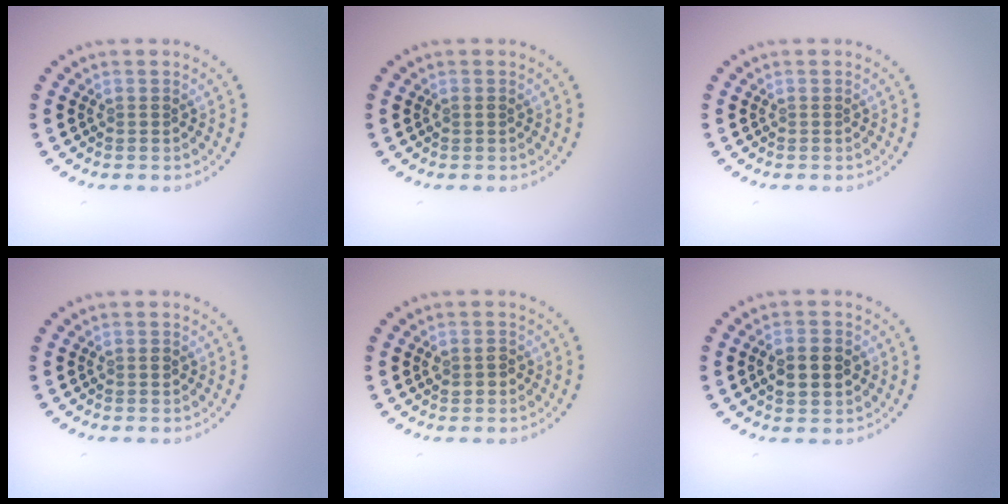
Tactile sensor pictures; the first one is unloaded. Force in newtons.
{"total": 0.5, "press": 0.5, "slide": 0.1}
{"total": 0.0}
{"total": 0.6, "press": 0.6, "slide": 0.1}
{"total": 1.5, "press": 1.5, "slide": 0.1}
{"total": 4.5, "press": 4.5, "slide": 0.2}